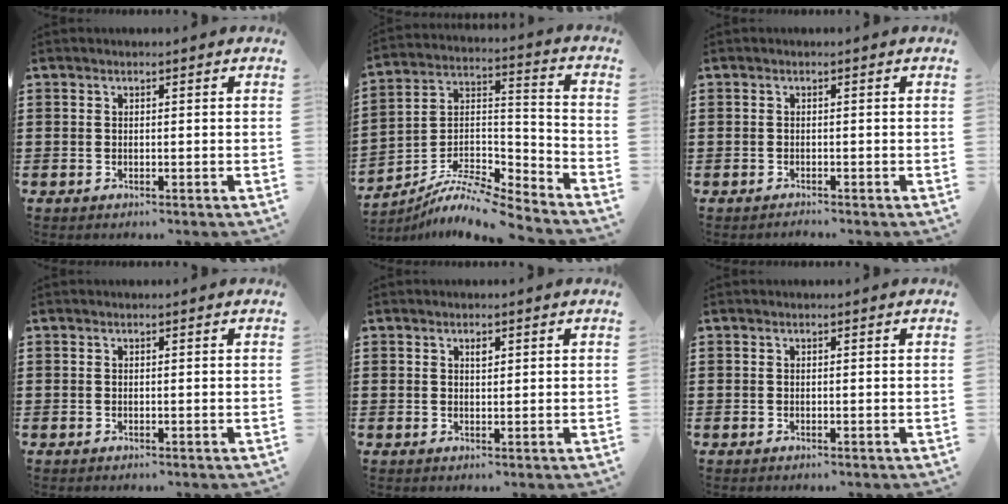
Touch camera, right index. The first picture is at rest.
{"total": 8.3, "force": [-7.4, 1.9, 3.2], "torque": [-0.070, 0.009, -0.151]}
{"total": 0.8, "force": [-0.7, 0.1, -0.1], "torque": [0.000, 0.001, -0.016]}
{"total": 0.0}
{"total": 1.1, "force": [0.5, 0.5, 0.7], "torque": [-0.016, 0.003, 0.009]}
{"total": 0.0}